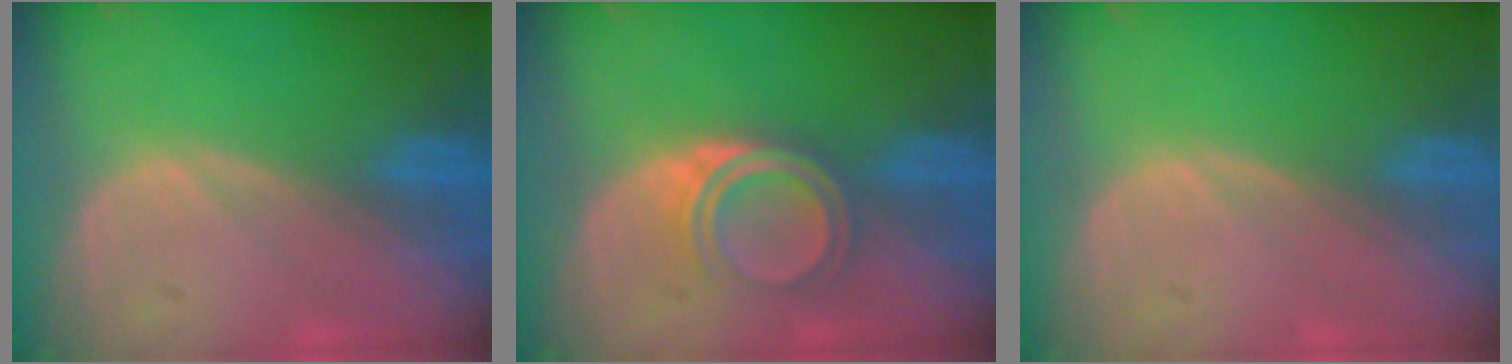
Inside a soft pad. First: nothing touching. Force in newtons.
{"total": 5.1, "press": 4.3, "slide": 2.6}
{"total": 0.0}